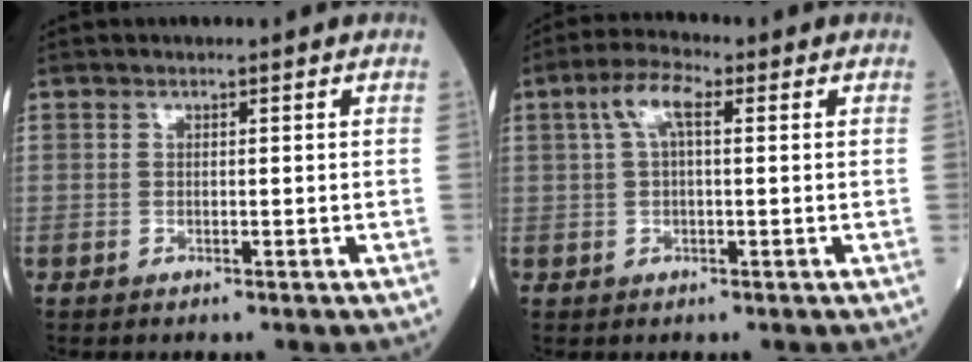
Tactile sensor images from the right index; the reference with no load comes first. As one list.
[{"total": 5.1, "force": [1.5, 1.5, 4.6], "torque": [-0.100, 0.024, 0.030]}]